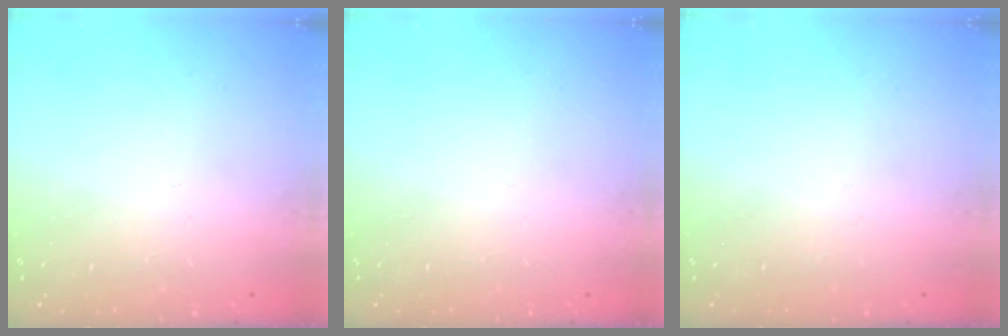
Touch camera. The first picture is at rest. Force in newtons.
{"total": 0.0}
{"total": 0.0}